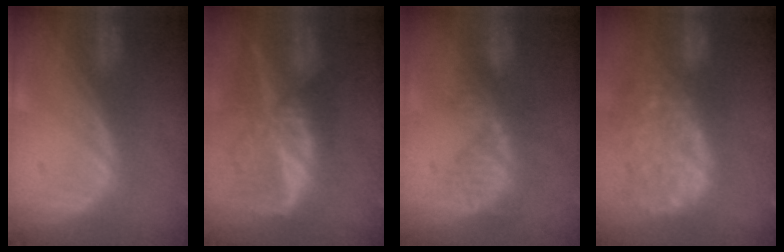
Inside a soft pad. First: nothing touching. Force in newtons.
{"total": 9.3, "press": 8.1, "slide": 4.7}
{"total": 5.3, "press": 5.0, "slide": 1.8}
{"total": 14.3, "press": 11.7, "slide": 8.1}